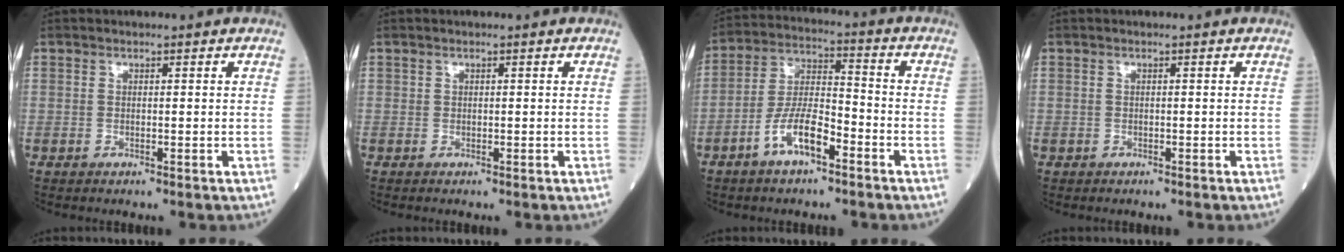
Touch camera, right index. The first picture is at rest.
{"total": 0.0}
{"total": 8.5, "force": [-4.6, 2.5, 6.7], "torque": [-0.139, 0.010, -0.088]}
{"total": 0.0}